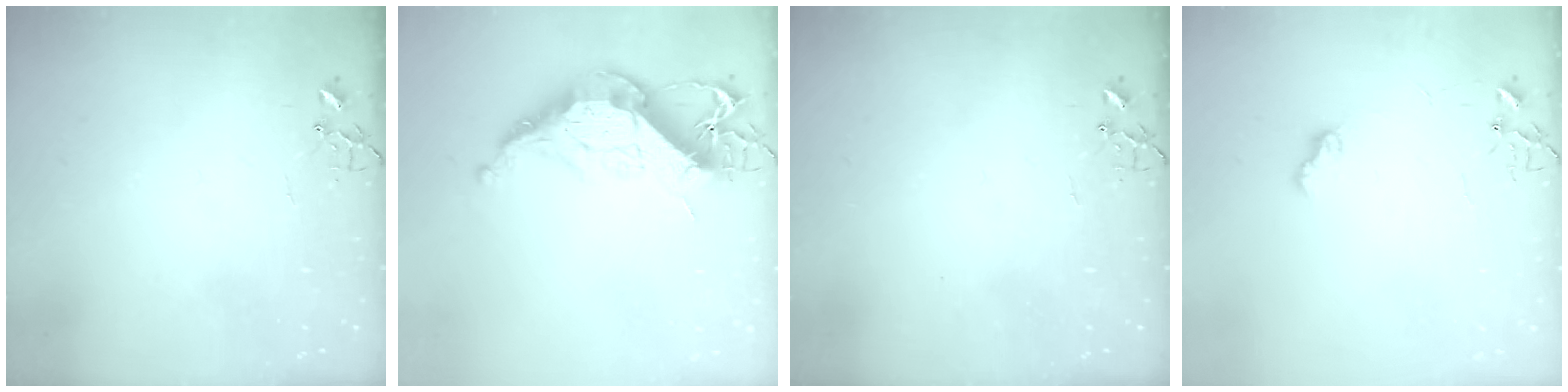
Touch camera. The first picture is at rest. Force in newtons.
{"total": 18.5, "press": 18.4, "slide": 1.5}
{"total": 0.0}
{"total": 6.4, "press": 6.4, "slide": 0.8}